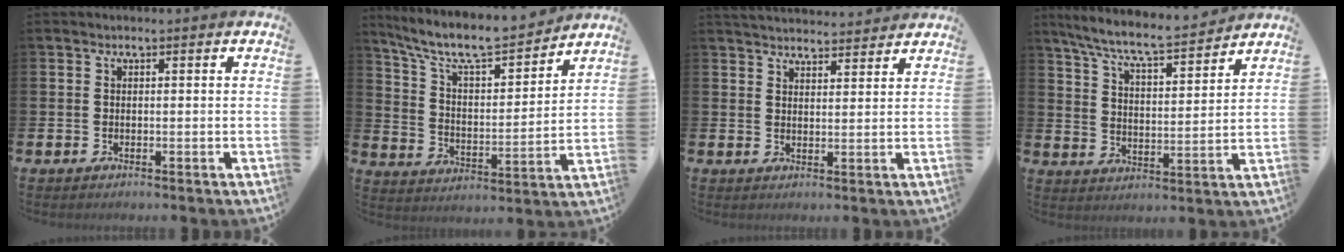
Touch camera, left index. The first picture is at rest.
{"total": 9.4, "force": [8.4, 2.2, 3.7], "torque": [-0.102, -0.057, 0.142]}
{"total": 3.8, "force": [3.7, 0.5, 0.1], "torque": [-0.008, -0.024, 0.067]}
{"total": 7.7, "force": [7.2, 0.6, 2.7], "torque": [-0.081, -0.051, 0.122]}